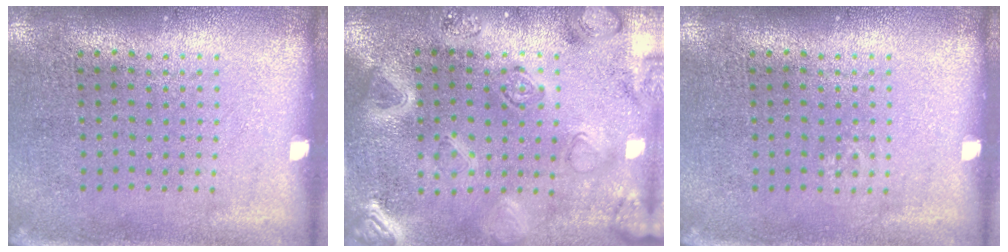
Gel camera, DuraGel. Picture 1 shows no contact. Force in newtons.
{"total": 3.0, "press": 2.9, "slide": 0.8}
{"total": 0.5, "press": 0.5, "slide": 0.2}